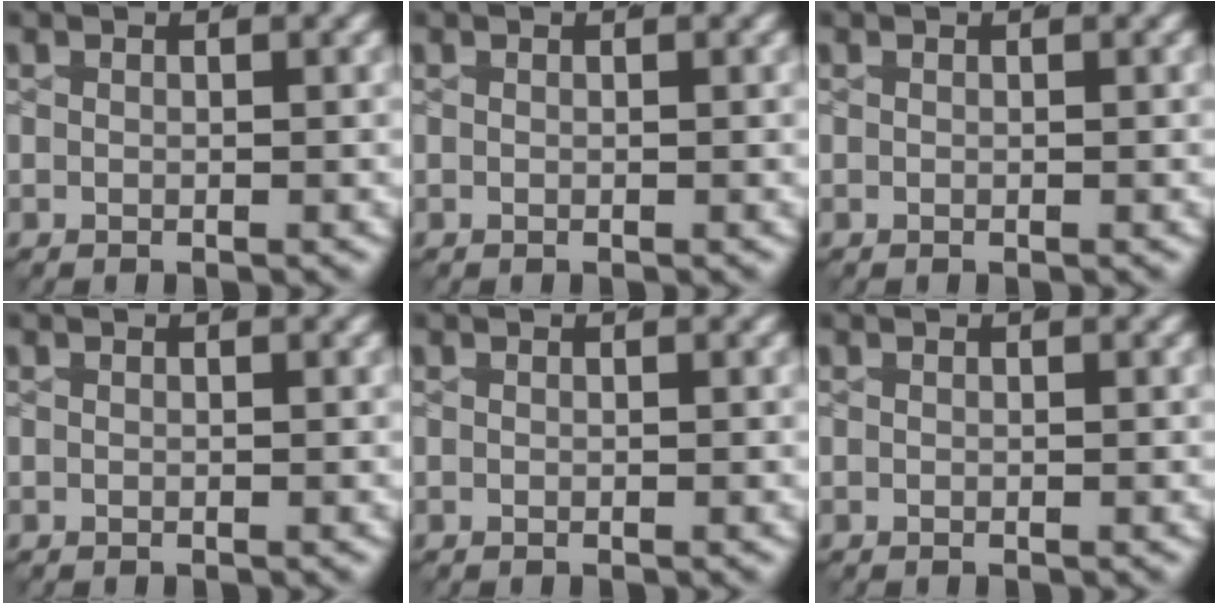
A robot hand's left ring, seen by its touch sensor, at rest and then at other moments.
{"total": 0.0}
{"total": 0.0}
{"total": 0.0}
{"total": 0.0}
{"total": 0.0}